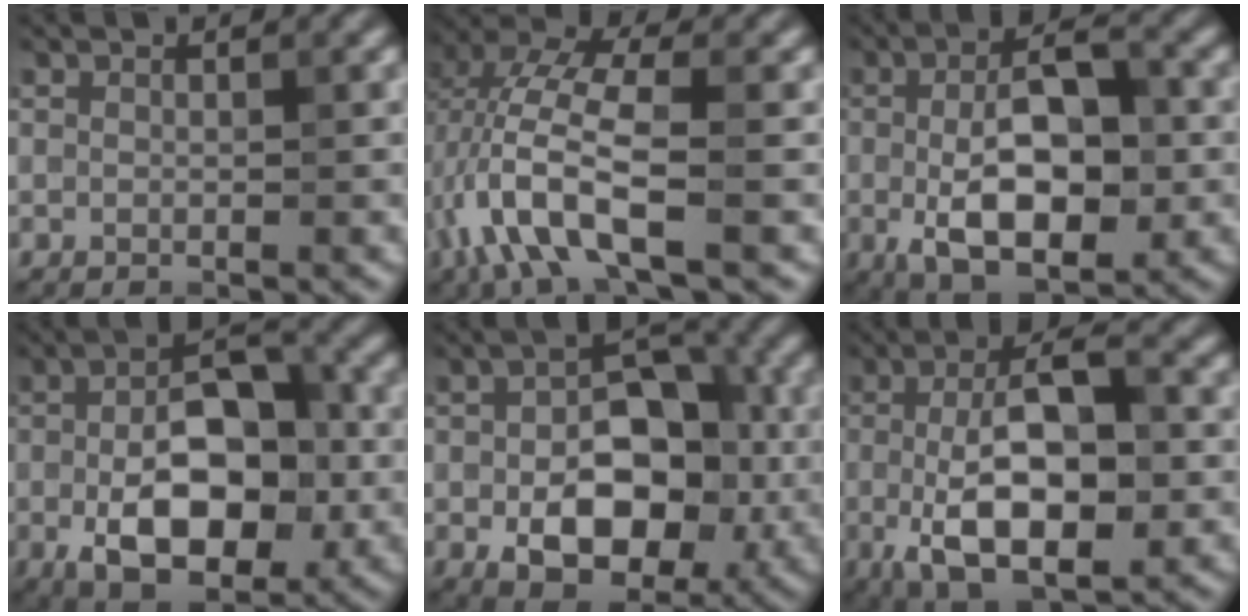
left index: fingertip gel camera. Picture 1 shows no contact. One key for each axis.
{"total": 7.2, "fx": -2.3, "fy": 2.6, "fz": 6.3, "tx": -0.136, "ty": 0.012, "tz": -0.055}
{"total": 9.3, "fx": -1.4, "fy": 4.2, "fz": 8.2, "tx": -0.136, "ty": 0.004, "tz": -0.028}
{"total": 10.5, "fx": -2.4, "fy": 5.4, "fz": 8.7, "tx": -0.141, "ty": 0.008, "tz": -0.045}
{"total": 10.2, "fx": -2.1, "fy": 6.3, "fz": 7.7, "tx": -0.122, "ty": -0.006, "tz": -0.025}
{"total": 10.2, "fx": -1.4, "fy": 4.1, "fz": 9.2, "tx": -0.153, "ty": 0.006, "tz": -0.030}